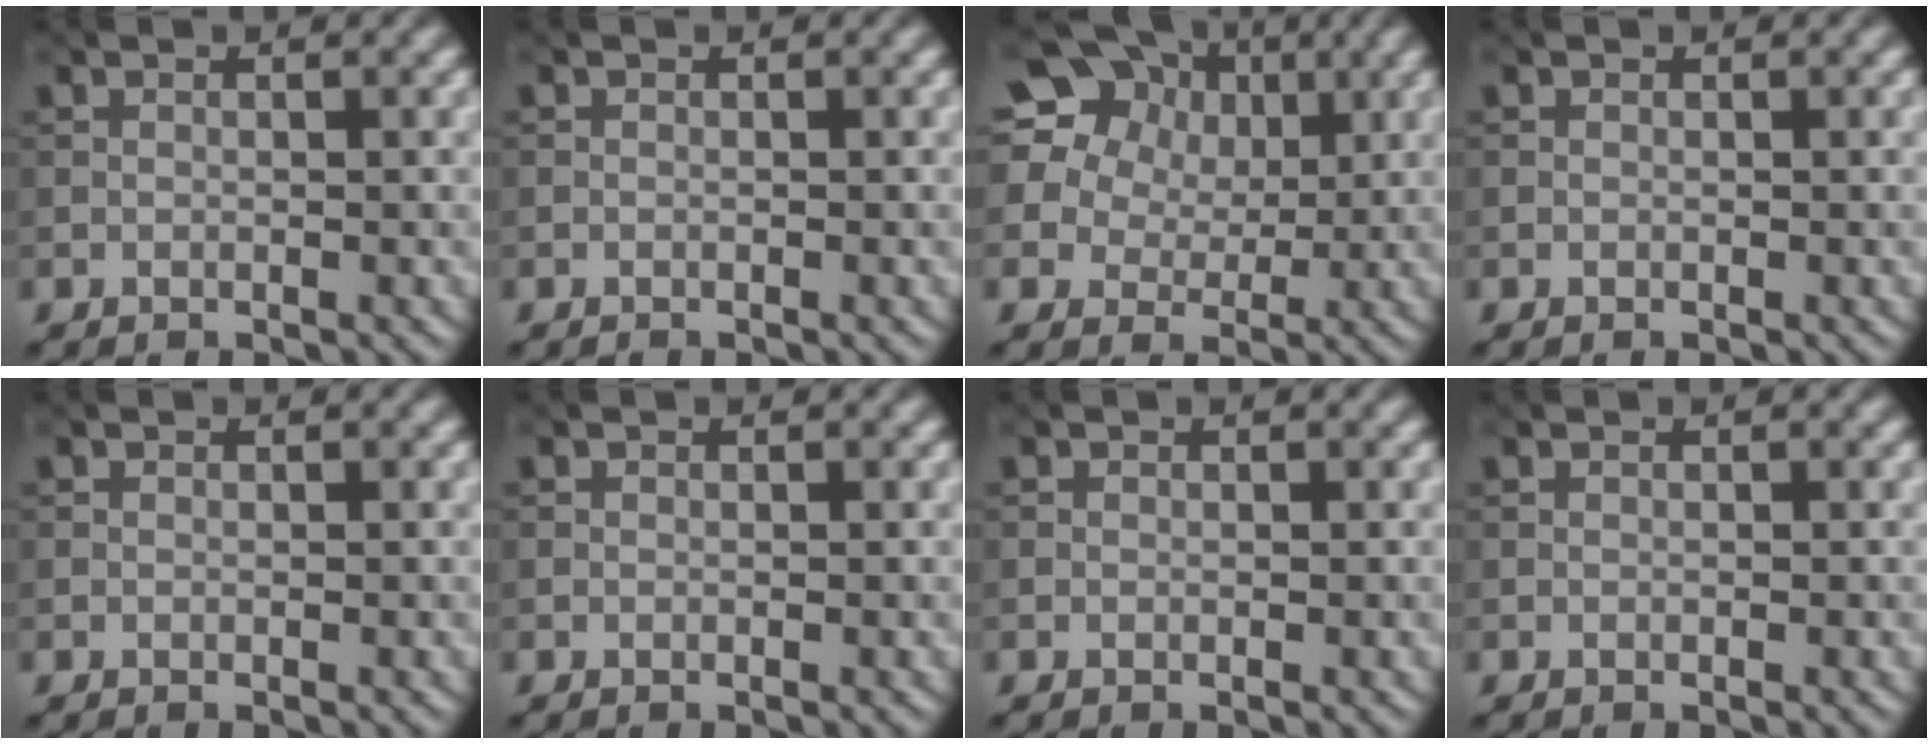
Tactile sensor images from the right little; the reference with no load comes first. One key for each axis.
{"total": 0.0}
{"total": 22.3, "fx": 11.1, "fy": 16.8, "fz": 9.5, "tx": -0.245, "ty": 0.070, "tz": 0.171}
{"total": 0.0}
{"total": 0.0}
{"total": 0.0}
{"total": 0.0}
{"total": 0.0}